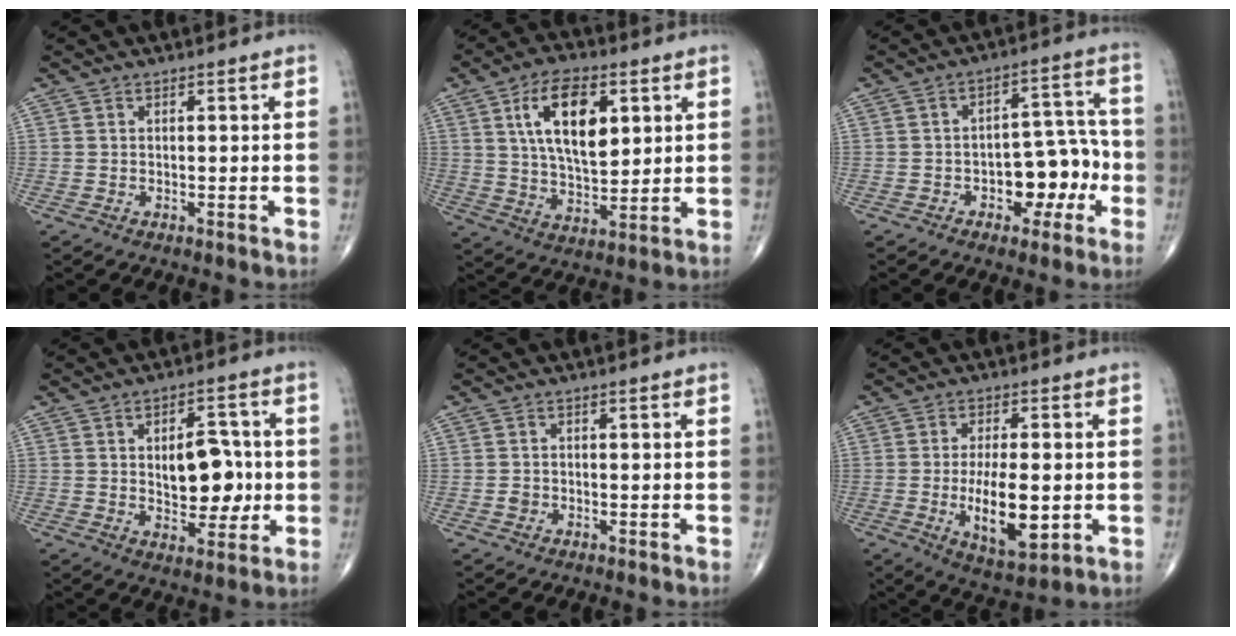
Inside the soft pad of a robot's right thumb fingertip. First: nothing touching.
{"total": 14.4, "force": [4.7, 7.3, 11.5], "torque": [-0.181, -0.017, 0.087]}
{"total": 10.3, "force": [-3.1, 6.1, 7.7], "torque": [-0.065, 0.048, -0.041]}
{"total": 10.7, "force": [0.3, 6.2, 8.7], "torque": [-0.088, 0.003, 0.012]}
{"total": 1.0, "force": [-0.3, 0.9, 0.4], "torque": [-0.002, 0.003, -0.004]}
{"total": 11.8, "force": [-1.7, 4.9, 10.6], "torque": [-0.167, -0.015, -0.019]}